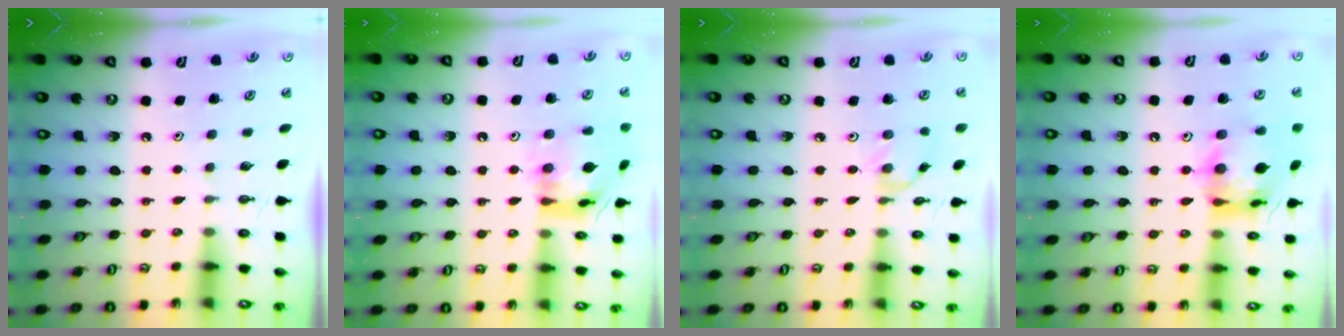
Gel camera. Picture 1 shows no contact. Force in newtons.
{"total": 16.9, "press": 16.8, "slide": 1.7}
{"total": 0.9, "press": 0.8, "slide": 0.3}
{"total": 16.6, "press": 16.6, "slide": 1.5}